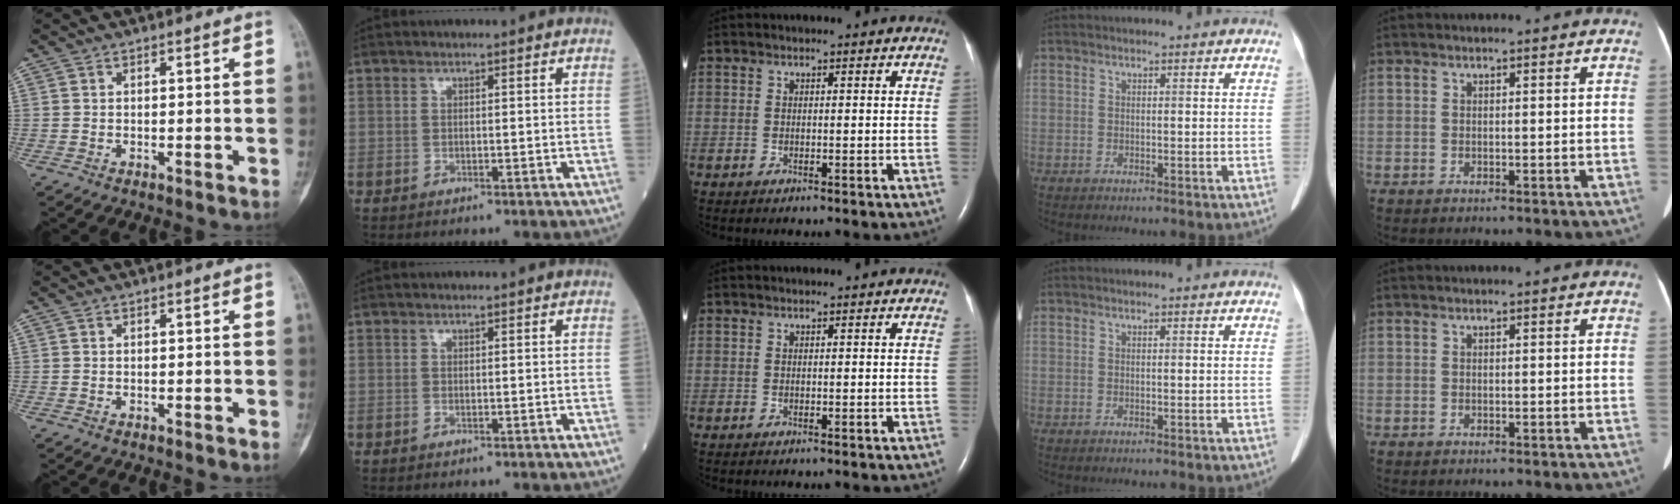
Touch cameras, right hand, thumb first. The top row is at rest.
{}